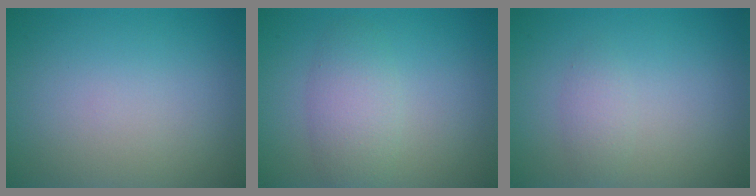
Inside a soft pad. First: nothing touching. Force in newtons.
{"total": 3.1, "press": 3.1, "slide": 0.1}
{"total": 1.3, "press": 1.3, "slide": 0.1}